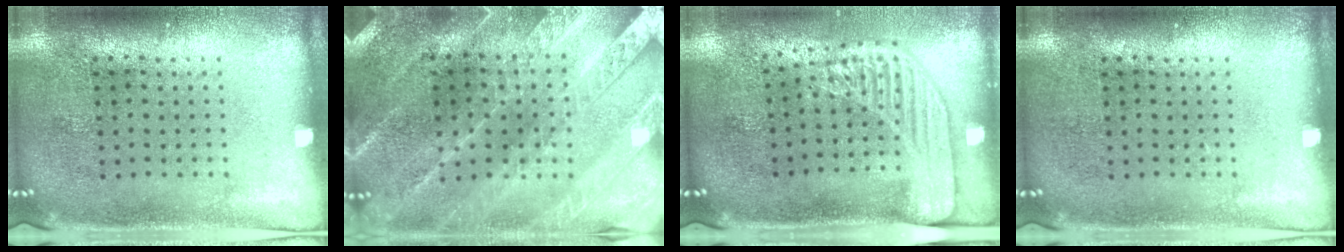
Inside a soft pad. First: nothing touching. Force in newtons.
{"total": 2.4, "press": 2.4, "slide": 0.4}
{"total": 2.2, "press": 1.7, "slide": 1.3}
{"total": 0.0}